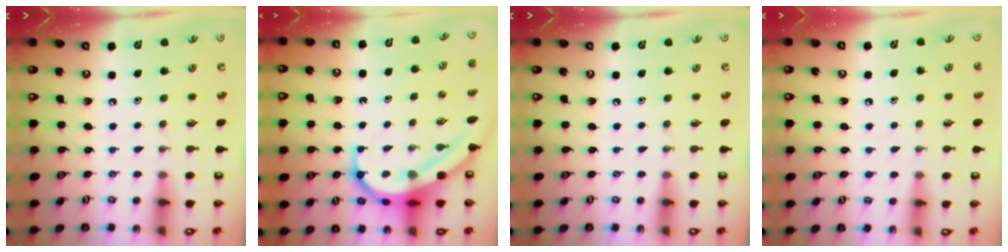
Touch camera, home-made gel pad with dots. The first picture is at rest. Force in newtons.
{"total": 11.5, "press": 11.4, "slide": 1.2}
{"total": 0.0}
{"total": 3.8, "press": 3.7, "slide": 0.4}